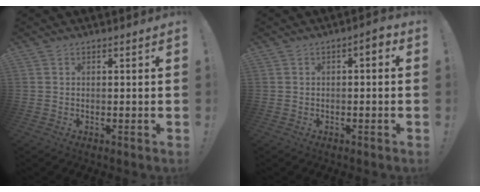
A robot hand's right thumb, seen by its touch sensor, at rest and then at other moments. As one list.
[{"total": 2.5, "force": [-0.6, 0.9, 2.3], "torque": [-0.035, 0.005, -0.014]}]